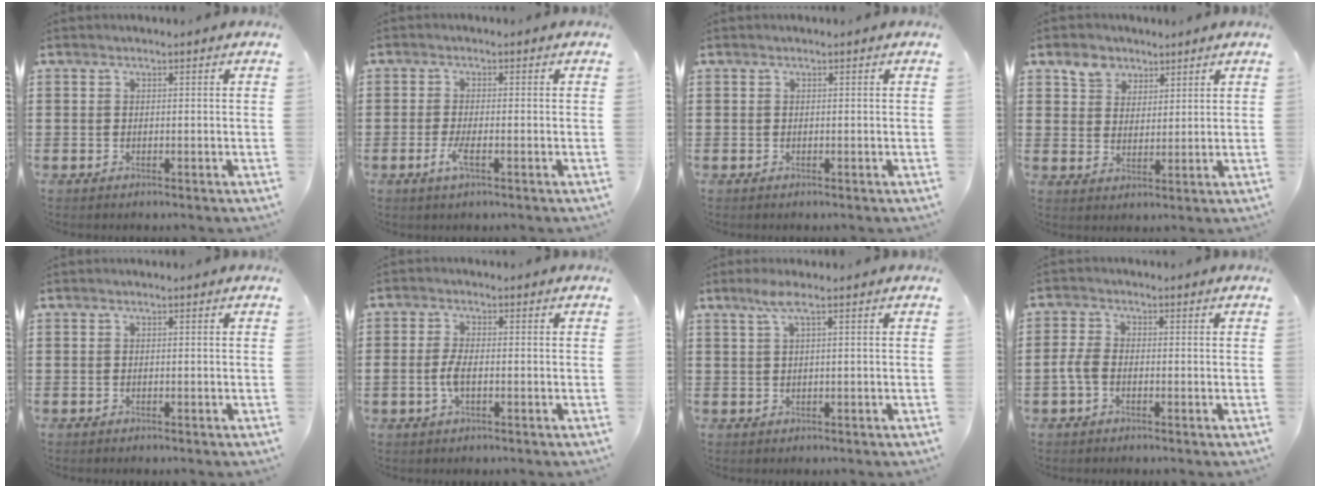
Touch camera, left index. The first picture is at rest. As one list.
[{"total": 2.9, "force": [-1.1, 0.5, 2.6], "torque": [-0.065, -0.009, -0.026]}, {"total": 0.0}, {"total": 4.4, "force": [3.0, 3.2, 0.6], "torque": [-0.022, 0.010, 0.055]}, {"total": 0.0}, {"total": 3.3, "force": [-0.8, 1.3, 2.9], "torque": [-0.075, -0.003, -0.021]}, {"total": 2.8, "force": [1.0, 0.2, 2.6], "torque": [-0.053, 0.001, 0.018]}, {"total": 3.2, "force": [-1.0, 1.8, 2.5], "torque": [-0.068, -0.004, -0.024]}]